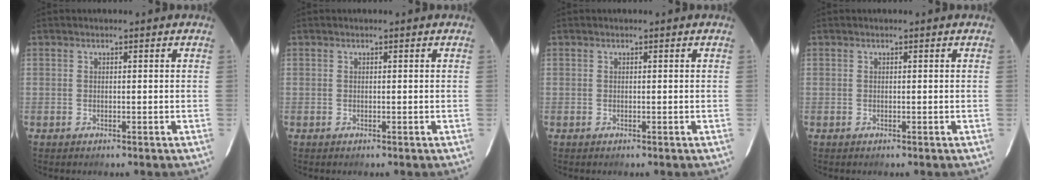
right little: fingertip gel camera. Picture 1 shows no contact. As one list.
[{"total": 0.0}, {"total": 0.0}, {"total": 0.0}]